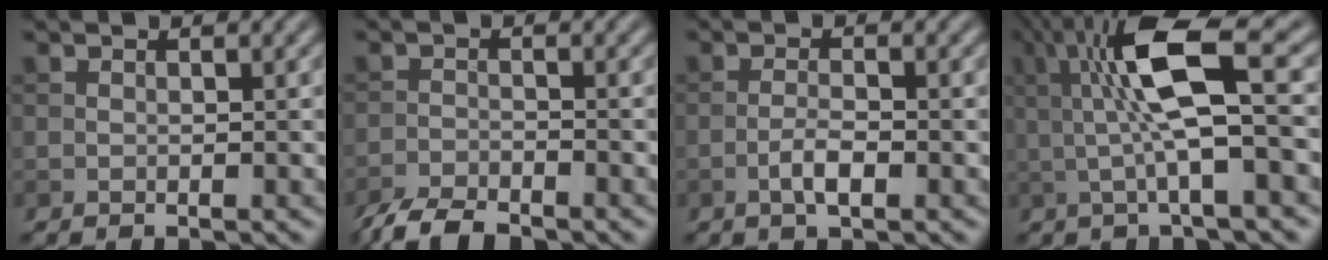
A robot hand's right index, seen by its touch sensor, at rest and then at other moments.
{"total": 4.4, "force": [-3.8, 1.2, 1.8], "torque": [-0.032, -0.008, -0.081]}
{"total": 2.3, "force": [-1.1, 0.6, 2.0], "torque": [-0.039, 0.004, -0.024]}
{"total": 8.5, "force": [1.3, 1.8, 8.3], "torque": [-0.148, 0.010, 0.021]}